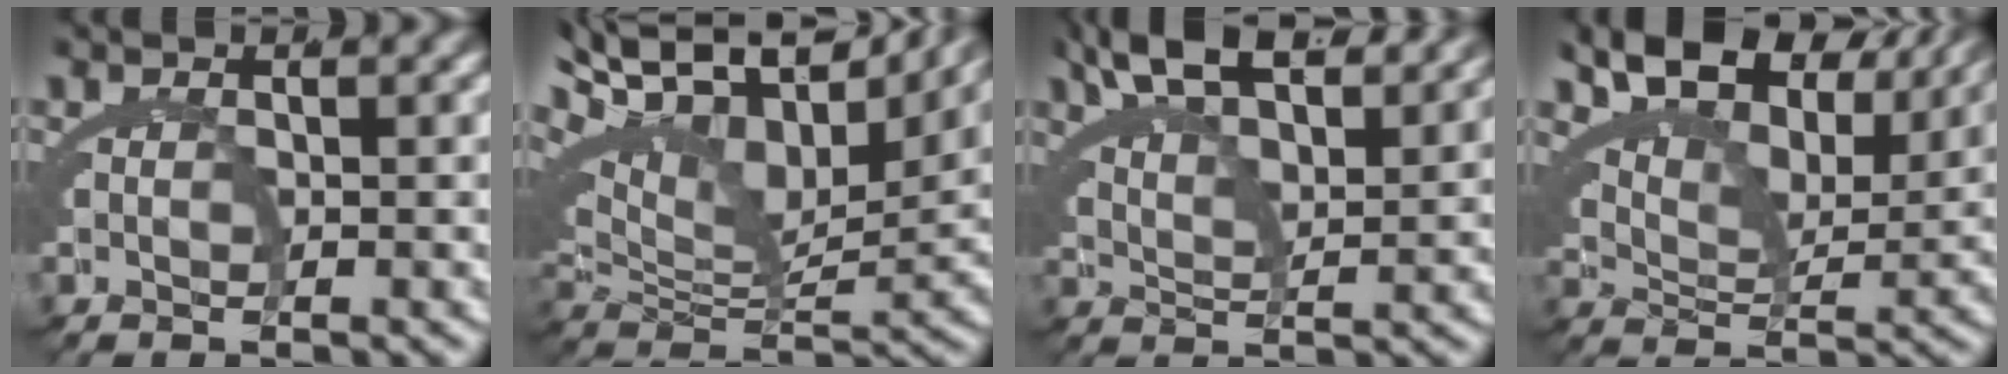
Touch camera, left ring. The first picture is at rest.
{"total": 13.3, "force": [8.7, 5.1, 8.7], "torque": [-0.130, 0.049, 0.121]}
{"total": 7.0, "force": [6.5, -0.5, 2.6], "torque": [-0.041, 0.022, 0.107]}
{"total": 10.6, "force": [8.9, 3.0, 4.9], "torque": [-0.065, 0.044, 0.127]}